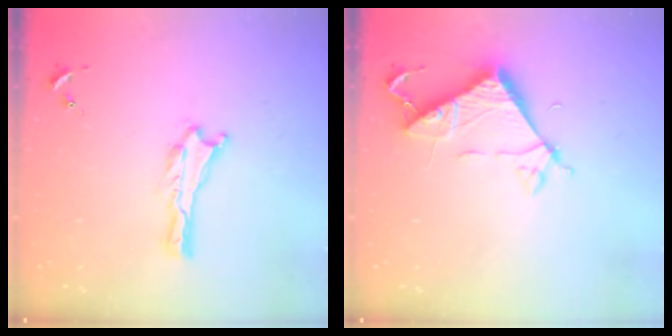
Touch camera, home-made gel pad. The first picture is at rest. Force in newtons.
{"total": 6.9, "press": 6.9, "slide": 0.4}